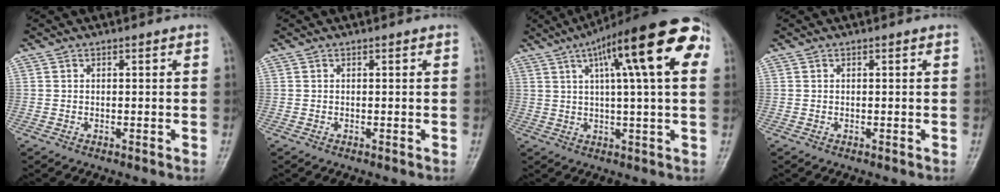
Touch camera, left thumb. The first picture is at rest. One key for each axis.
{"total": 0.0}
{"total": 20.7, "fx": 7.5, "fy": 4.5, "fz": 18.7, "tx": -0.269, "ty": 0.022, "tz": 0.101}
{"total": 0.0}